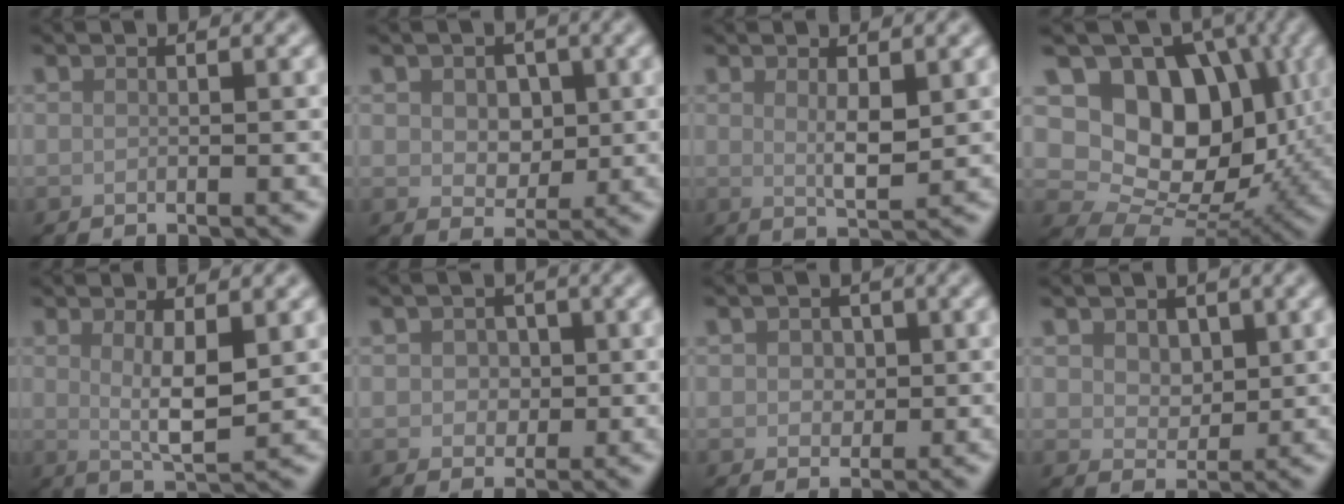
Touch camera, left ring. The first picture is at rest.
{"total": 3.1, "force": [0.5, 2.3, 2.0], "torque": [-0.037, -0.005, 0.004]}
{"total": 2.3, "force": [0.7, 0.5, 2.1], "torque": [-0.037, -0.008, 0.016]}
{"total": 10.6, "force": [2.1, 8.0, 6.7], "torque": [-0.104, -0.014, 0.026]}
{"total": 3.7, "force": [0.8, 1.0, 3.5], "torque": [-0.063, -0.010, 0.020]}
{"total": 2.0, "force": [0.2, 1.7, 1.0], "torque": [-0.012, 0.001, -0.006]}
{"total": 1.8, "force": [0.3, 1.5, 0.9], "torque": [-0.016, -0.001, -0.001]}
{"total": 2.4, "force": [1.0, 1.8, 1.3], "torque": [-0.028, -0.007, 0.016]}